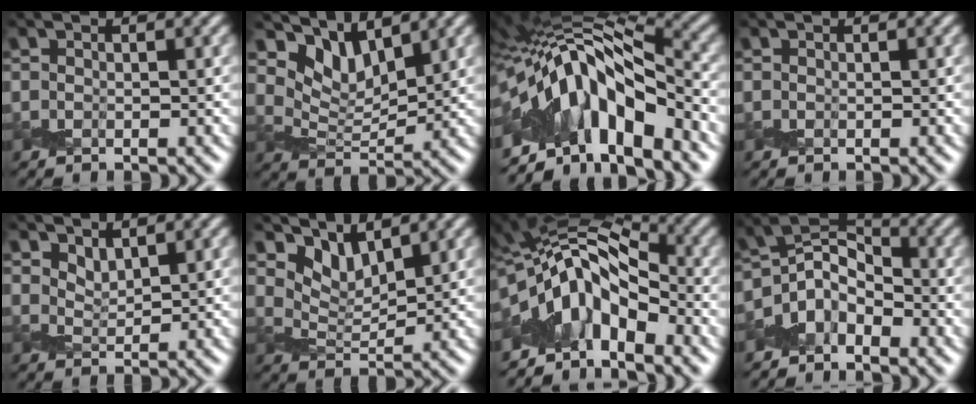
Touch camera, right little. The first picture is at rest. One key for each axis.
{"total": 6.6, "fx": 5.4, "fy": 2.2, "fz": 3.1, "tx": -0.062, "ty": -0.005, "tz": 0.088}
{"total": 10.6, "fx": -3.9, "fy": 3.5, "fz": 9.2, "tx": -0.141, "ty": 0.019, "tz": -0.077}
{"total": 0.0}
{"total": 1.6, "fx": 1.4, "fy": 0.5, "fz": 0.6, "tx": -0.014, "ty": -0.008, "tz": 0.028}
{"total": 4.9, "fx": 4.5, "fy": 1.2, "fz": 1.5, "tx": -0.040, "ty": -0.007, "tz": 0.073}
{"total": 6.8, "fx": -3.2, "fy": 3.5, "fz": 4.9, "tx": -0.066, "ty": 0.016, "tz": -0.075}
{"total": 3.6, "fx": -2.4, "fy": 2.1, "fz": 1.8, "tx": -0.025, "ty": 0.005, "tz": -0.057}